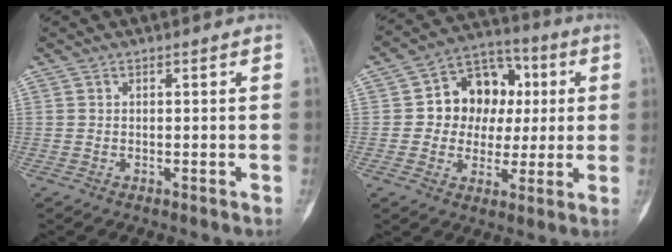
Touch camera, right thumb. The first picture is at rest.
{"total": 13.6, "force": [1.6, 11.1, 7.6], "torque": [-0.058, 0.019, 0.022]}